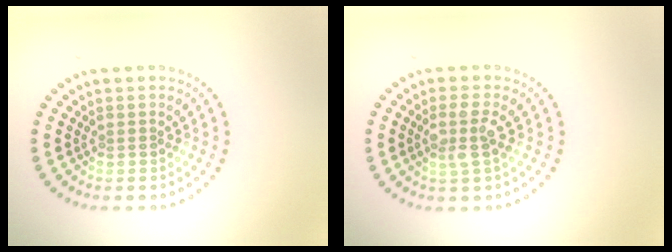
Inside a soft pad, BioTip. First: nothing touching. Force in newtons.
{"total": 2.4, "press": 2.1, "slide": 1.2}